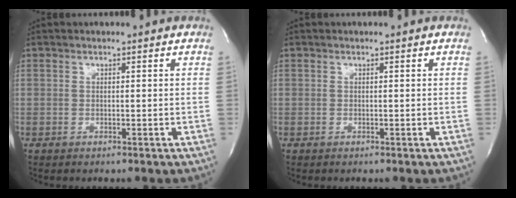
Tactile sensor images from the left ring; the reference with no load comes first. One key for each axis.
{"total": 0.0}